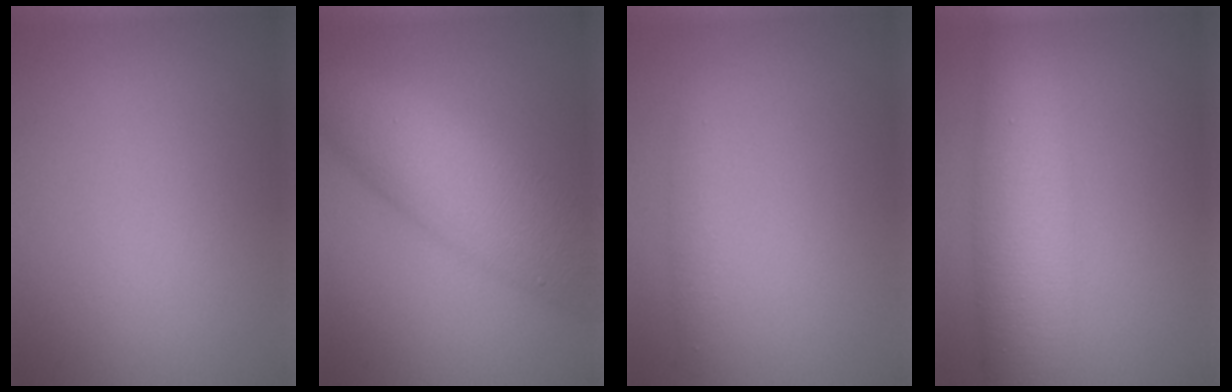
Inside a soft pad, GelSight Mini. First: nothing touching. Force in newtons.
{"total": 8.4, "press": 8.4, "slide": 0.0}
{"total": 1.3, "press": 1.3, "slide": 0.0}
{"total": 7.4, "press": 7.4, "slide": 0.1}